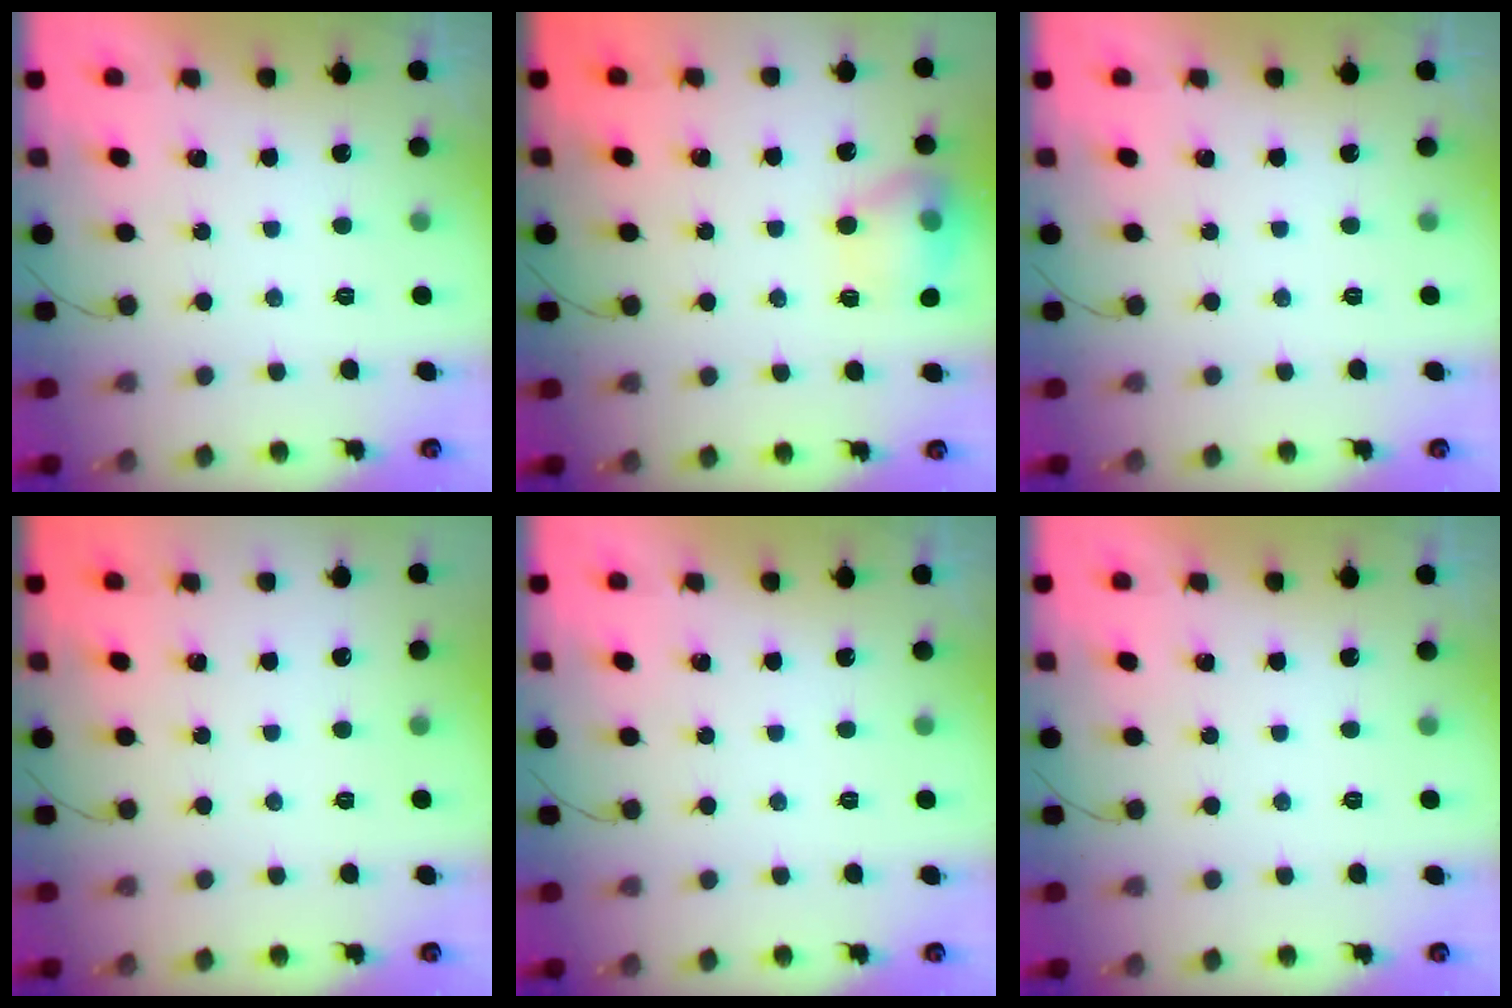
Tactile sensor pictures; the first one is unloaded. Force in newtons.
{"total": 13.3, "press": 13.2, "slide": 1.0}
{"total": 0.0}
{"total": 0.0}
{"total": 0.0}
{"total": 0.0}